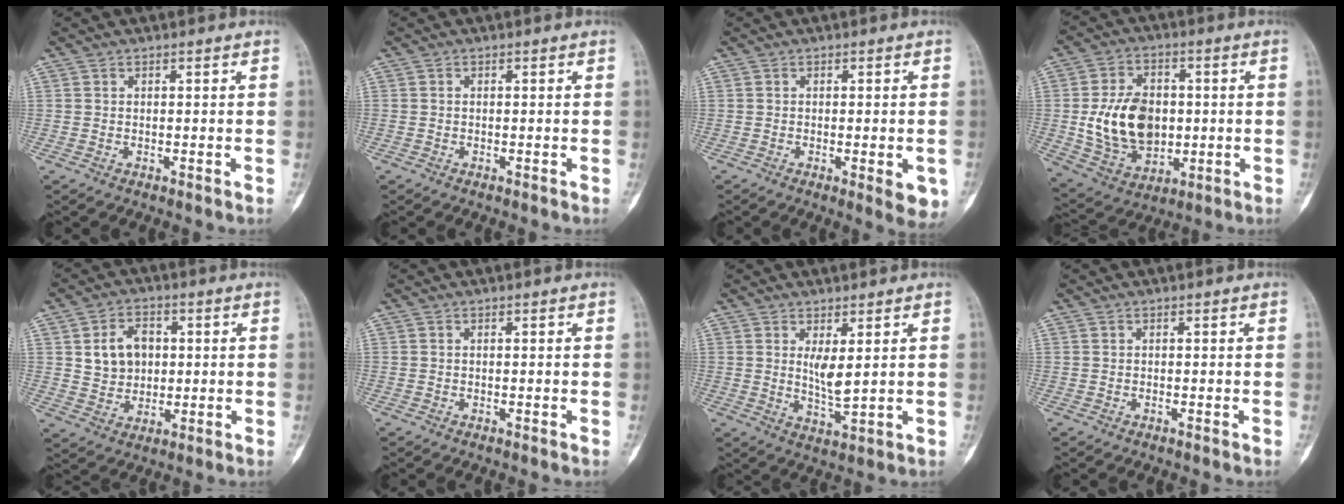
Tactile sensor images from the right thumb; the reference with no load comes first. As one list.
[{"total": 0.0}, {"total": 5.5, "force": [-1.5, 1.7, 5.0], "torque": [-0.050, -0.011, -0.014]}, {"total": 15.7, "force": [-0.1, 11.0, 11.2], "torque": [-0.168, -0.002, 0.014]}, {"total": 8.3, "force": [1.5, 6.5, 4.9], "torque": [-0.054, -0.002, 0.031]}, {"total": 0.0}, {"total": 4.7, "force": [1.5, 1.2, 4.3], "torque": [-0.076, -0.024, 0.035]}, {"total": 0.0}]